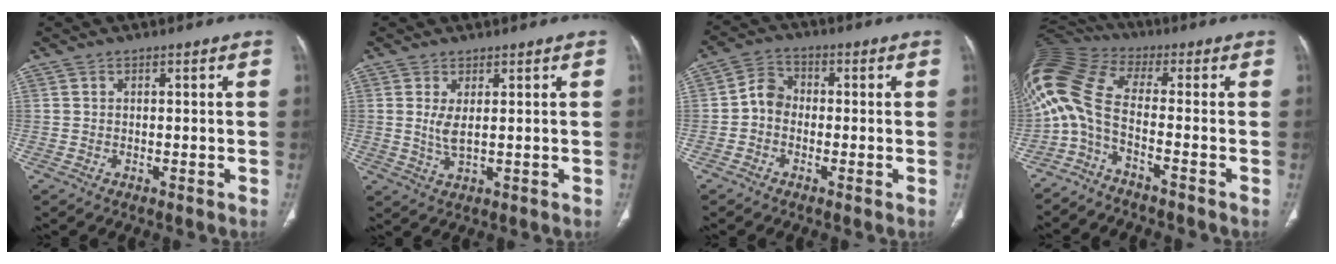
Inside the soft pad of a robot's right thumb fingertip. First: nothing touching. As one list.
[{"total": 3.3, "force": [0.8, 1.0, 3.1], "torque": [-0.066, -0.014, 0.024]}, {"total": 4.7, "force": [-1.0, 3.8, 2.5], "torque": [-0.031, 0.017, -0.031]}, {"total": 11.7, "force": [-4.6, 4.1, 10.0], "torque": [-0.230, 0.068, -0.096]}]